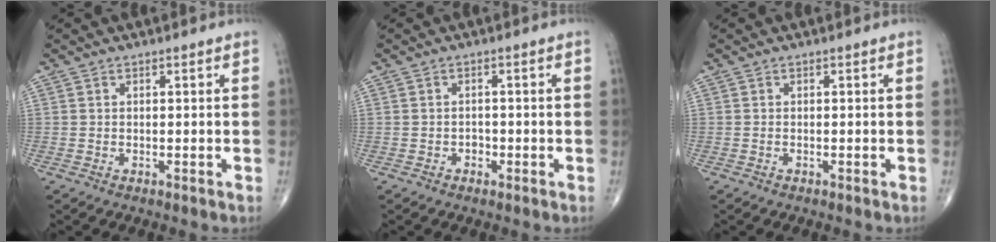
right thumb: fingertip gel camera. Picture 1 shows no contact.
{"total": 1.4, "force": [-0.6, 1.1, 0.6], "torque": [-0.005, 0.004, -0.012]}
{"total": 0.0}